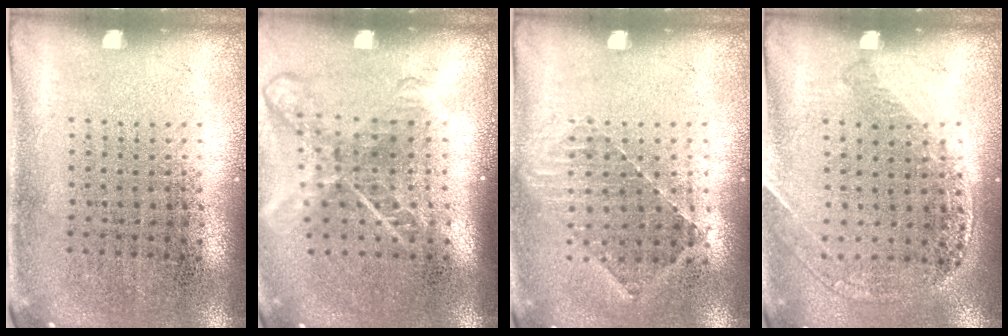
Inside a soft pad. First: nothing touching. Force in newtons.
{"total": 1.8, "press": 1.4, "slide": 1.2}
{"total": 0.9, "press": 0.9, "slide": 0.2}
{"total": 1.1, "press": 1.1, "slide": 0.2}